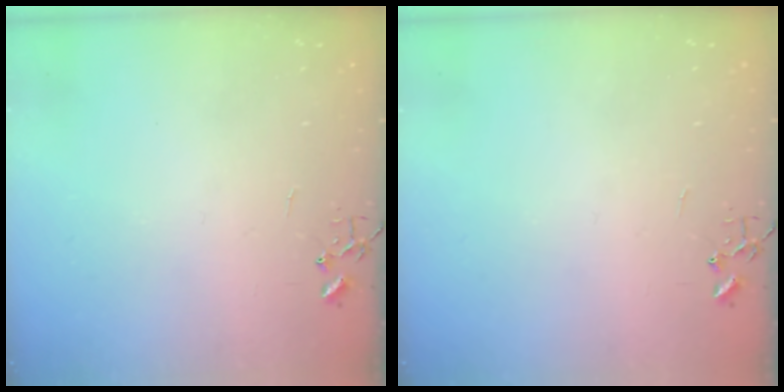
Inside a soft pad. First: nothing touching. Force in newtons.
{"total": 0.0}